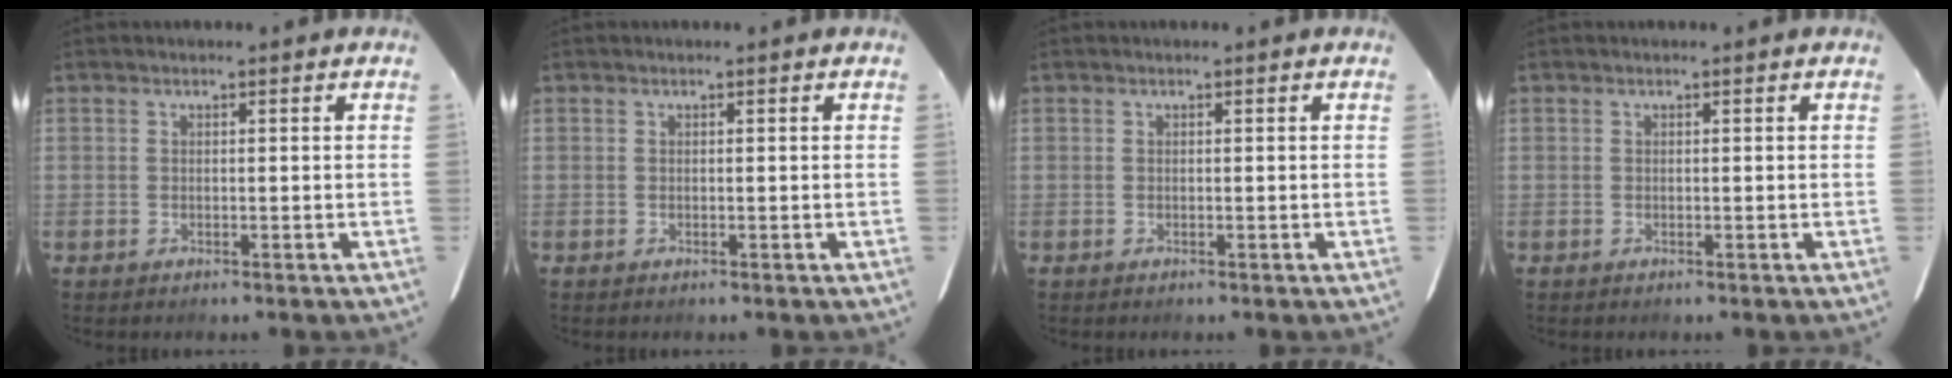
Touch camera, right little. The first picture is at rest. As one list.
[{"total": 0.0}, {"total": 0.0}, {"total": 0.0}]